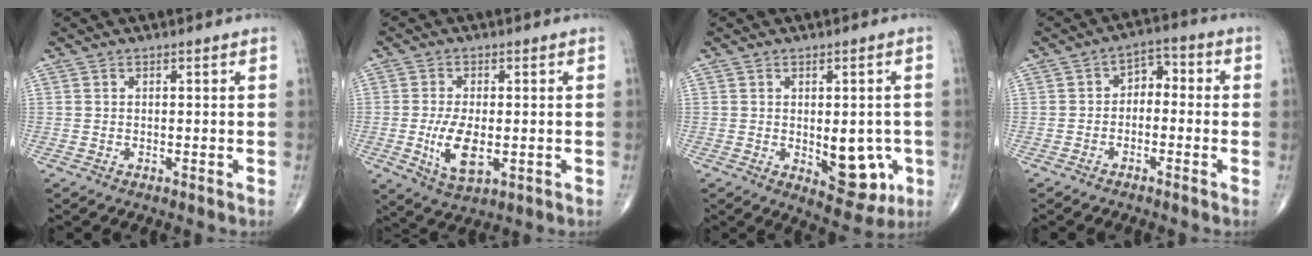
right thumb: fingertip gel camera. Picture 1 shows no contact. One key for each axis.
{"total": 7.9, "fx": -1.3, "fy": 3.8, "fz": 6.8, "tx": -0.122, "ty": -0.010, "tz": -0.015}
{"total": 9.3, "fx": -1.8, "fy": 4.9, "fz": 7.8, "tx": -0.059, "ty": -0.006, "tz": -0.009}
{"total": 4.9, "fx": -1.1, "fy": 3.4, "fz": 3.3, "tx": -0.027, "ty": 0.035, "tz": -0.033}